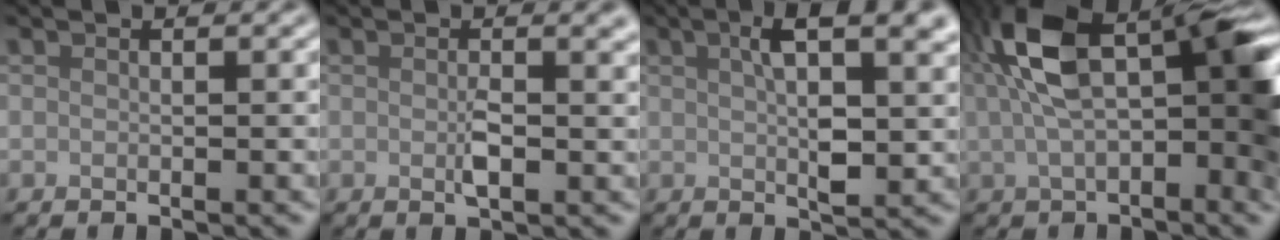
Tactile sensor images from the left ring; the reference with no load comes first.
{"total": 2.5, "force": [0.1, 0.8, 2.3], "torque": [-0.039, -0.006, 0.002]}
{"total": 7.2, "force": [2.4, 2.6, 6.3], "torque": [-0.102, 0.006, 0.035]}
{"total": 11.4, "force": [1.7, 4.9, 10.2], "torque": [-0.183, 0.009, 0.025]}